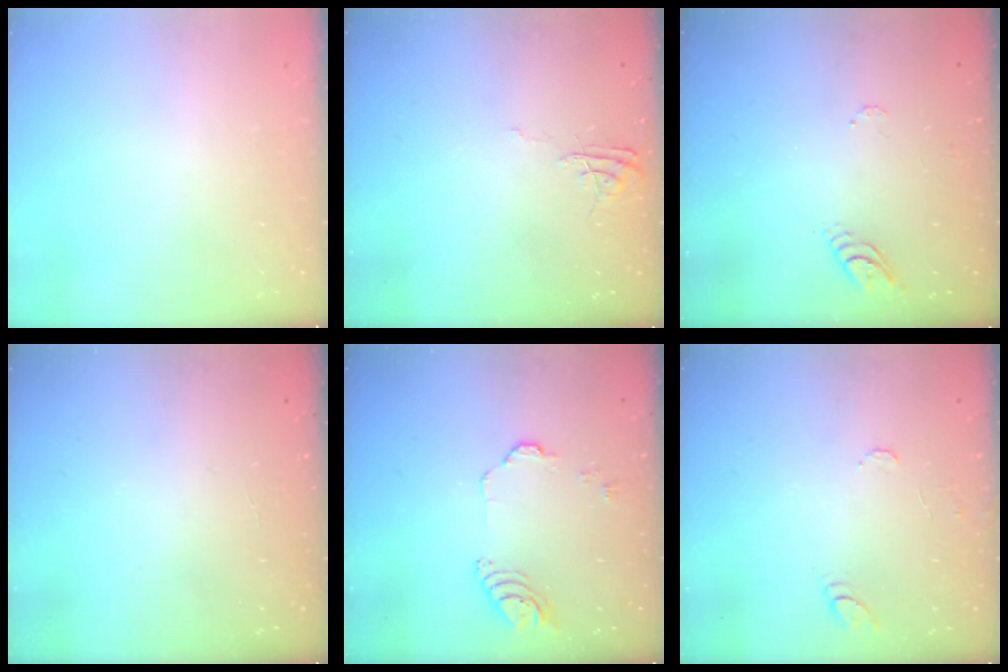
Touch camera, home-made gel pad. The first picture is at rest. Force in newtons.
{"total": 5.1, "press": 5.1, "slide": 0.5}
{"total": 4.6, "press": 4.6, "slide": 0.5}
{"total": 1.8, "press": 1.8, "slide": 0.2}
{"total": 6.7, "press": 6.7, "slide": 0.8}
{"total": 6.5, "press": 6.5, "slide": 0.5}